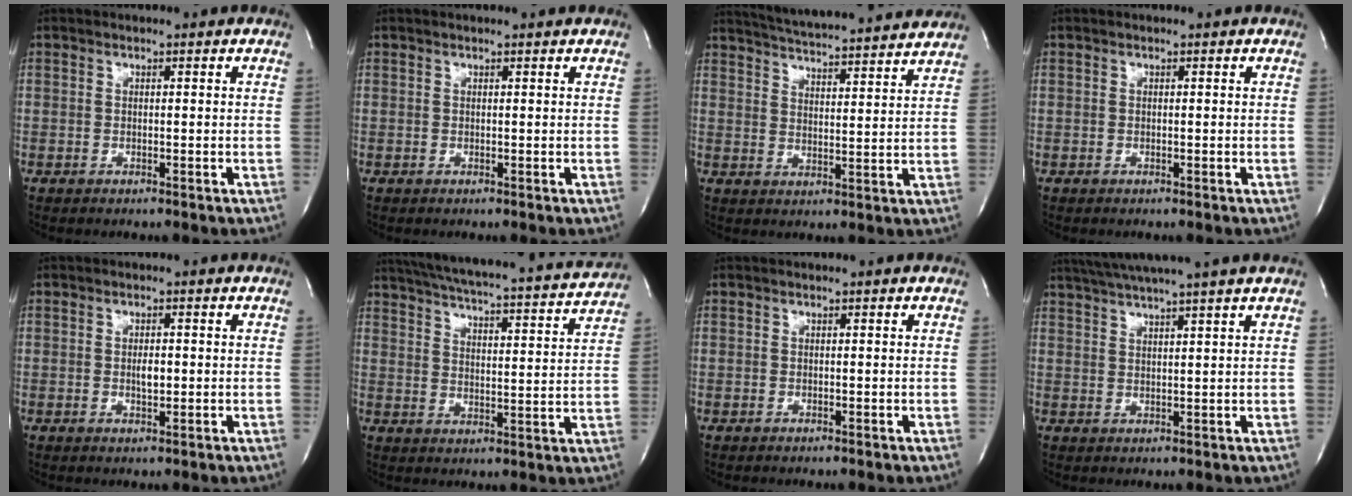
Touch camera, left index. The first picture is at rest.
{"total": 1.9, "force": [1.8, -0.1, 0.6], "torque": [-0.011, 0.010, 0.020]}
{"total": 19.8, "force": [18.3, 1.3, 7.3], "torque": [-0.125, 0.008, 0.251]}
{"total": 0.0}
{"total": 2.0, "force": [-0.2, 0.8, 1.8], "torque": [-0.039, -0.003, -0.001]}
{"total": 23.1, "force": [21.0, 1.9, 9.4], "torque": [-0.158, -0.019, 0.277]}
{"total": 0.0}
{"total": 10.5, "force": [8.9, -1.9, 5.3], "torque": [-0.092, 0.015, 0.128]}